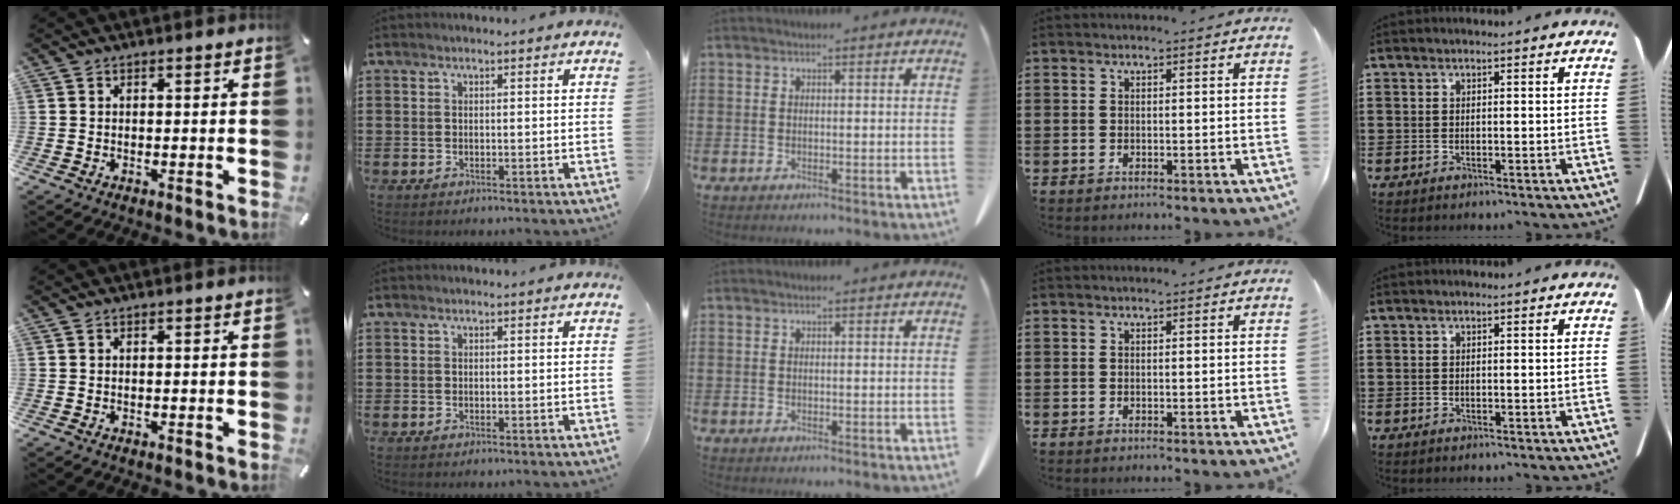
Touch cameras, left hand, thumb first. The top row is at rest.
{}